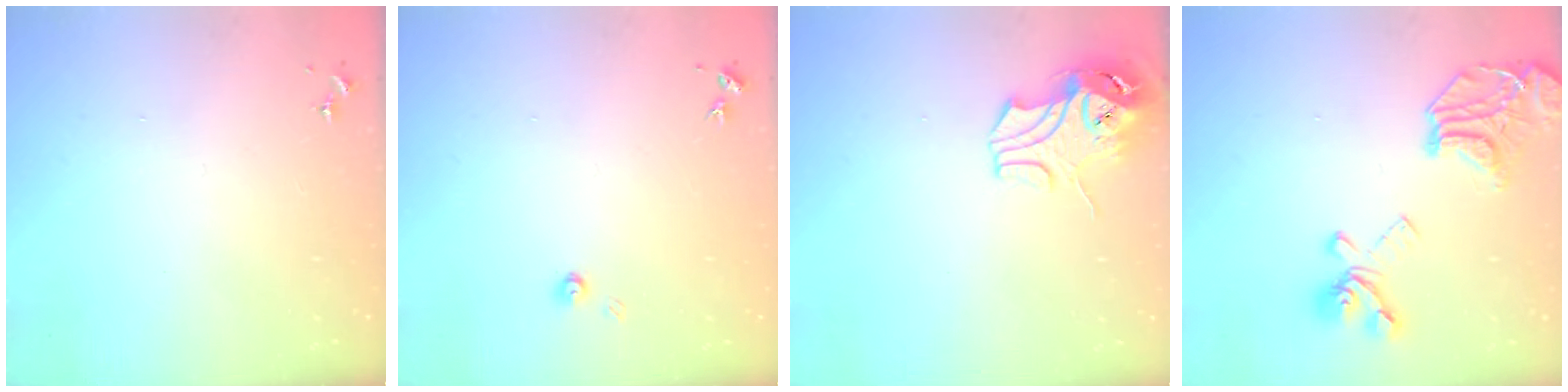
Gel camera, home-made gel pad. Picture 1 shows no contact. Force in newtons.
{"total": 3.2, "press": 3.2, "slide": 0.3}
{"total": 10.3, "press": 10.2, "slide": 1.6}
{"total": 21.1, "press": 21.0, "slide": 2.3}